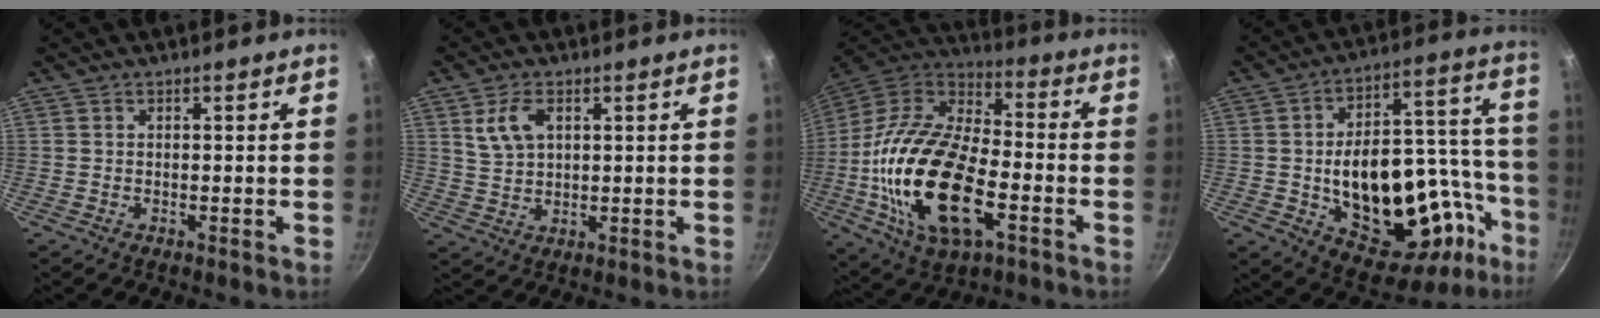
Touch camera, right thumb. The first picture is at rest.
{"total": 6.1, "force": [2.4, 3.6, 4.3], "torque": [-0.080, -0.004, 0.054]}
{"total": 27.0, "force": [-6.9, 13.4, 22.4], "torque": [-0.449, 0.013, -0.118]}
{"total": 27.1, "force": [-8.4, 14.2, 21.5], "torque": [-0.277, 0.057, -0.097]}